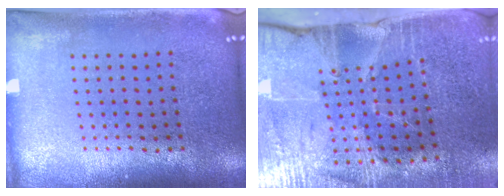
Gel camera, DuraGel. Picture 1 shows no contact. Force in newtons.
{"total": 4.3, "press": 3.7, "slide": 2.2}